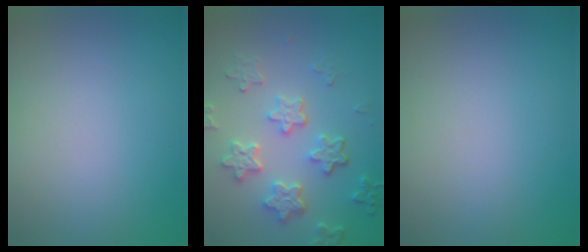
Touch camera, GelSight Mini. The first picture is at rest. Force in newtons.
{"total": 5.0, "press": 4.2, "slide": 2.7}
{"total": 0.0}